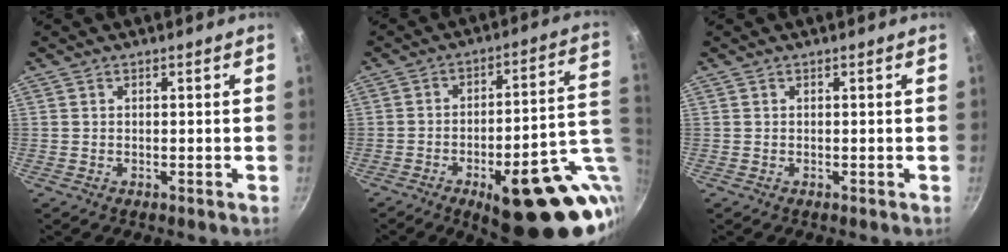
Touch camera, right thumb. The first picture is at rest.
{"total": 24.0, "force": [-7.2, 8.4, 21.3], "torque": [-0.234, 0.015, -0.086]}
{"total": 0.0}